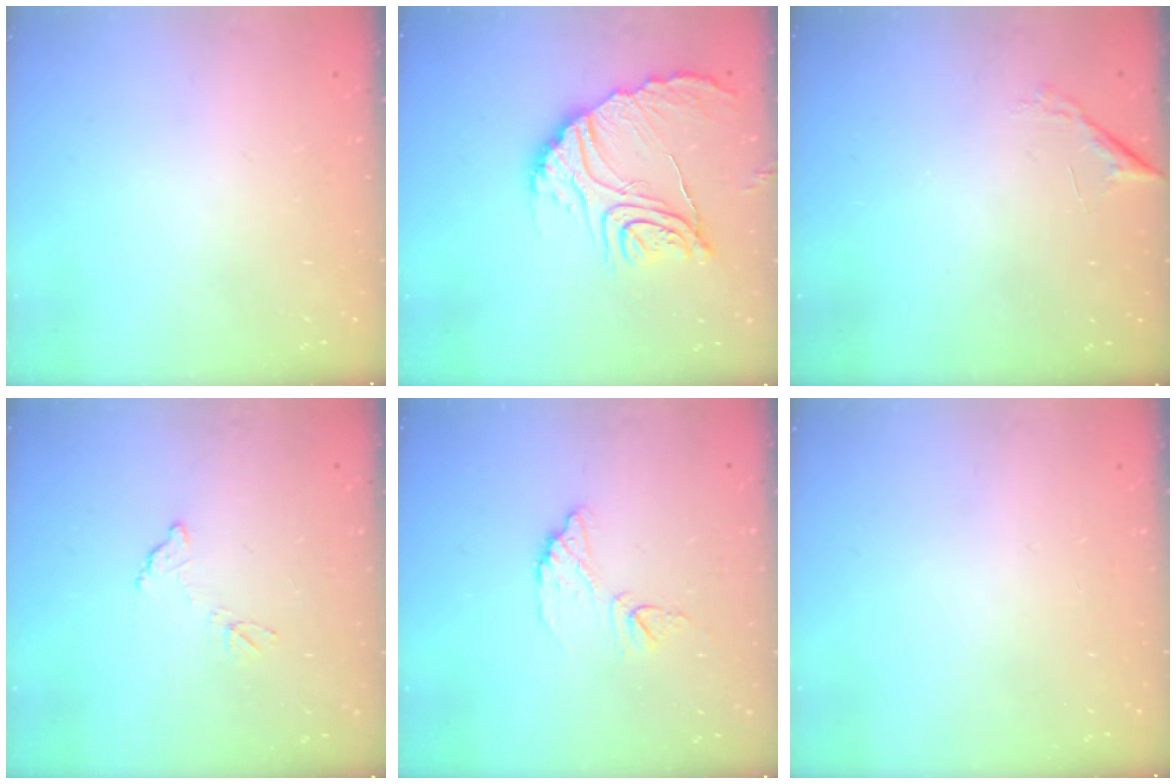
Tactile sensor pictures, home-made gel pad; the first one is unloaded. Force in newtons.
{"total": 17.5, "press": 17.5, "slide": 1.1}
{"total": 6.0, "press": 6.0, "slide": 0.2}
{"total": 6.4, "press": 6.4, "slide": 0.3}
{"total": 7.7, "press": 7.7, "slide": 0.2}
{"total": 0.0}